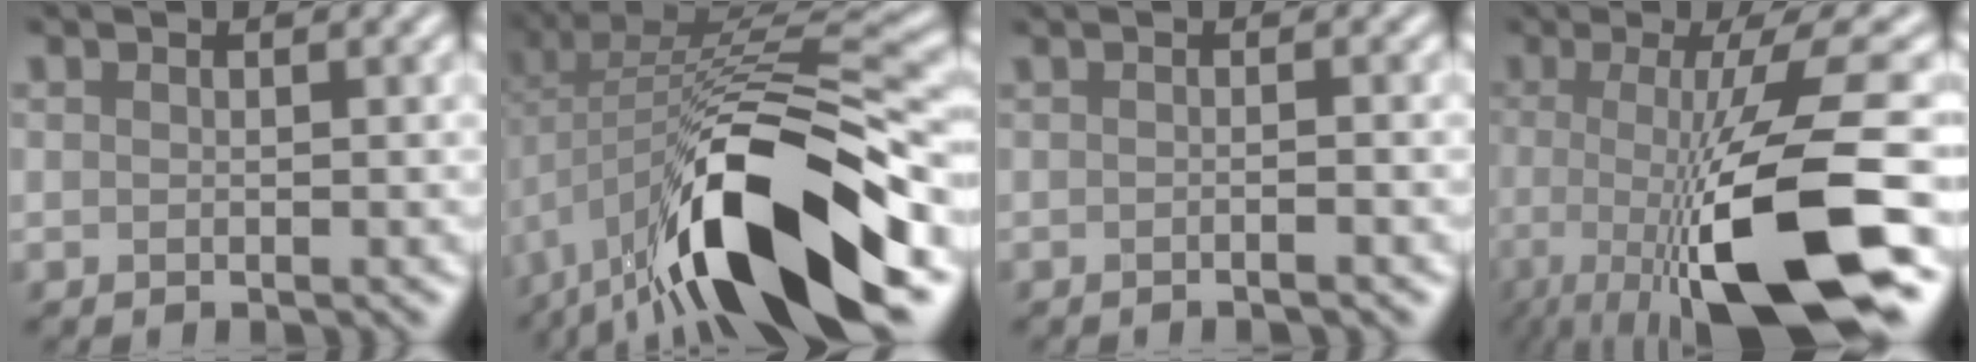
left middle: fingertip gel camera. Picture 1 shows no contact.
{"total": 15.1, "force": [-5.6, 6.0, 12.7], "torque": [-0.214, 0.002, -0.092]}
{"total": 2.8, "force": [0.1, 1.3, 2.5], "torque": [-0.007, -0.002, -0.026]}
{"total": 11.9, "force": [-3.4, 2.8, 11.1], "torque": [-0.164, -0.007, -0.067]}